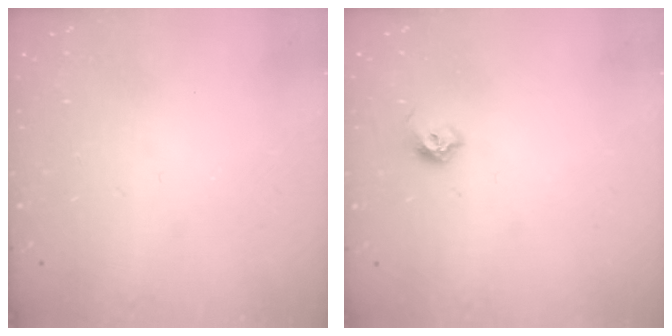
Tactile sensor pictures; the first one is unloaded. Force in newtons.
{"total": 6.0, "press": 5.9, "slide": 1.2}